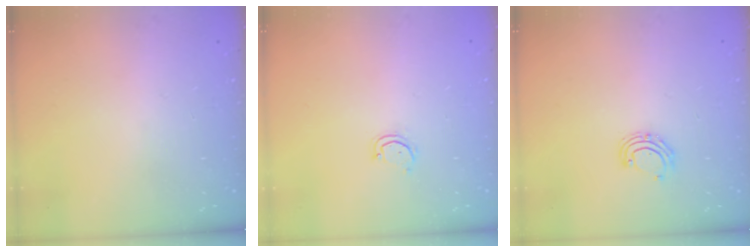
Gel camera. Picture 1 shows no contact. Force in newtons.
{"total": 2.9, "press": 2.9, "slide": 0.3}
{"total": 5.3, "press": 5.1, "slide": 1.4}